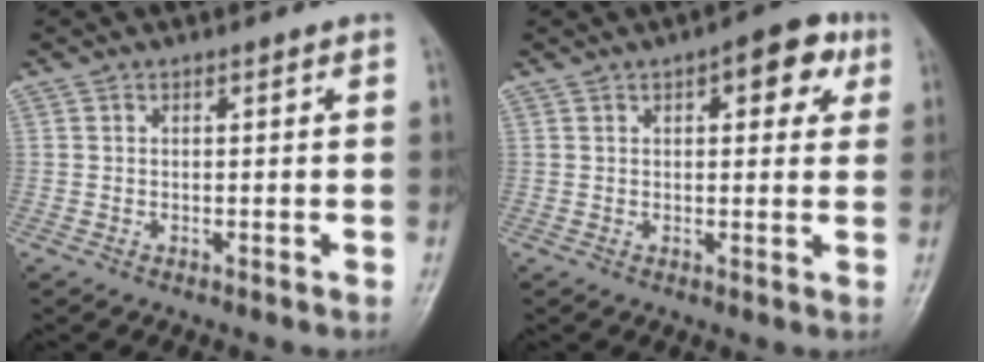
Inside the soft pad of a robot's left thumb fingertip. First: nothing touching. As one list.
[{"total": 7.8, "force": [3.3, 3.6, 6.1], "torque": [-0.045, -0.001, 0.031]}]